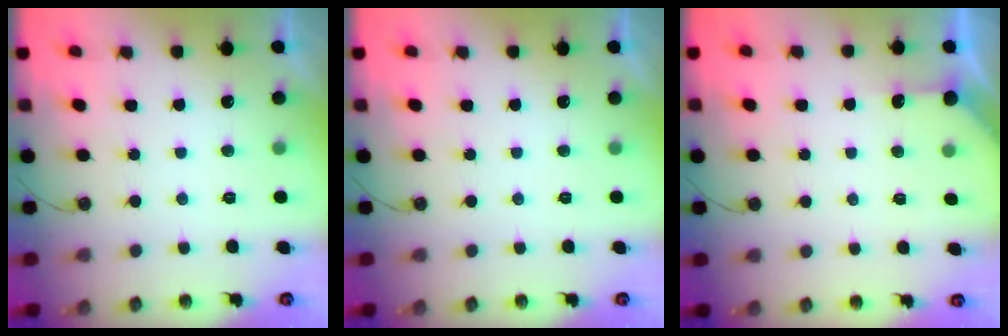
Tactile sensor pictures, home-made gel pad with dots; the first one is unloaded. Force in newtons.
{"total": 0.0}
{"total": 3.0, "press": 2.9, "slide": 0.4}